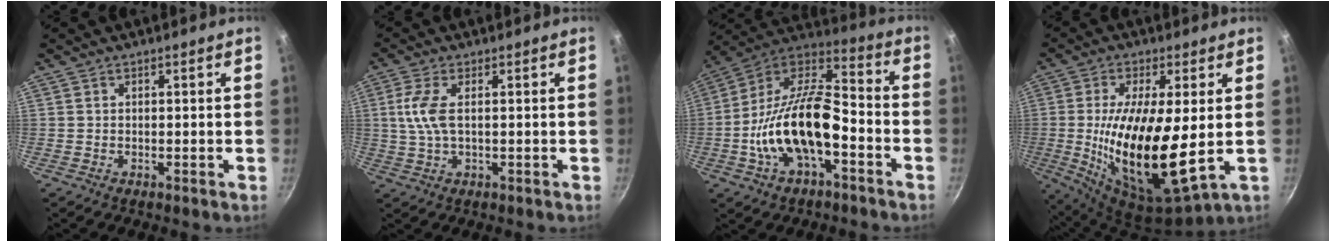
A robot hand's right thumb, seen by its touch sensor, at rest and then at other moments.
{"total": 6.0, "force": [0.7, 2.4, 5.5], "torque": [-0.128, 0.004, 0.013]}
{"total": 20.9, "force": [-5.8, 10.1, 17.4], "torque": [-0.307, 0.049, -0.117]}
{"total": 19.4, "force": [-0.3, 6.3, 18.3], "torque": [-0.341, -0.023, 0.001]}